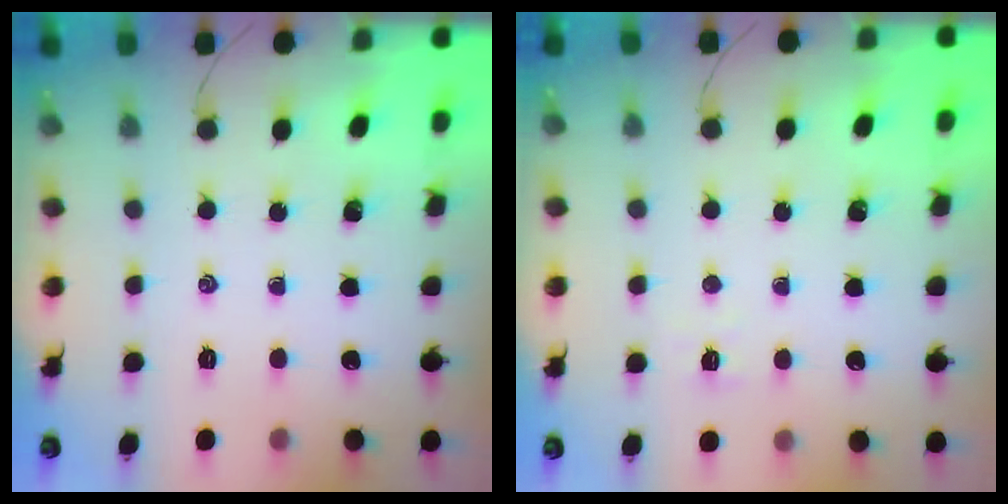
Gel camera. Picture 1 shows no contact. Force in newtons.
{"total": 2.8, "press": 2.7, "slide": 0.8}